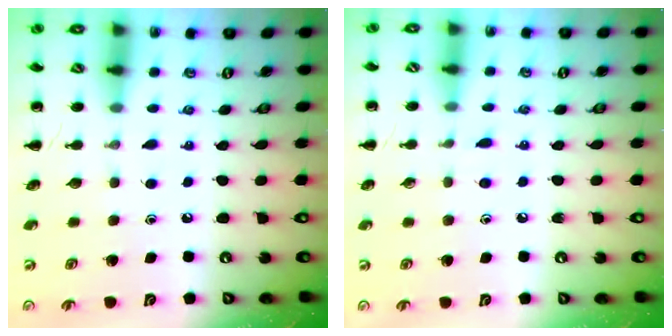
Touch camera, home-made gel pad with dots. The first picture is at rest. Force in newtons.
{"total": 3.9, "press": 3.5, "slide": 1.7}